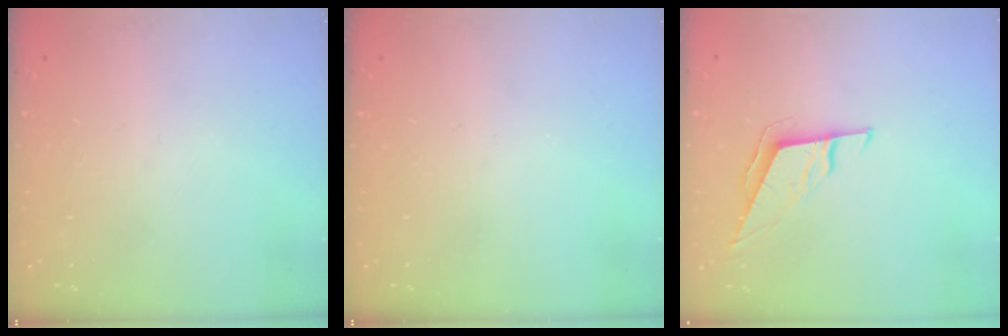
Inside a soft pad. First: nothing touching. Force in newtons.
{"total": 0.0}
{"total": 6.0, "press": 5.9, "slide": 0.9}